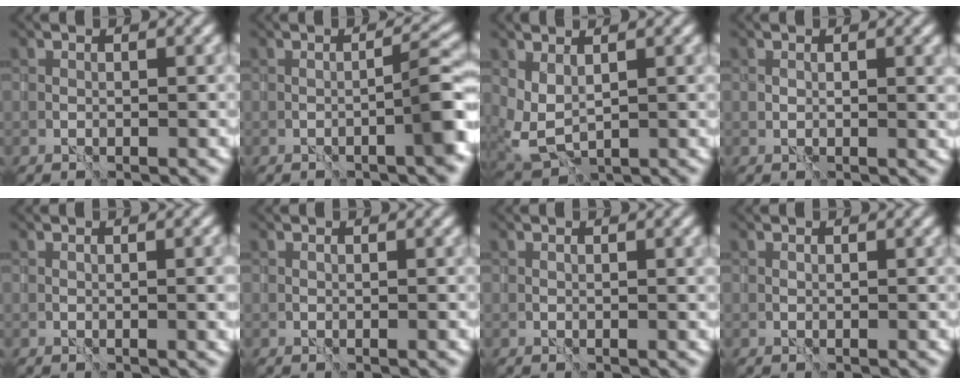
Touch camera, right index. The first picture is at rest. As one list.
[{"total": 3.3, "force": [-1.0, 0.1, 3.1], "torque": [-0.041, 0.014, -0.020]}, {"total": 3.2, "force": [1.3, 1.8, 2.3], "torque": [-0.062, -0.005, 0.029]}, {"total": 1.2, "force": [0.8, 0.3, 0.8], "torque": [-0.010, -0.005, 0.019]}, {"total": 2.1, "force": [0.2, 0.6, 2.0], "torque": [-0.027, -0.005, 0.009]}, {"total": 0.0}, {"total": 1.1, "force": [0.3, 0.3, 1.0], "torque": [-0.015, -0.003, 0.008]}, {"total": 0.0}]